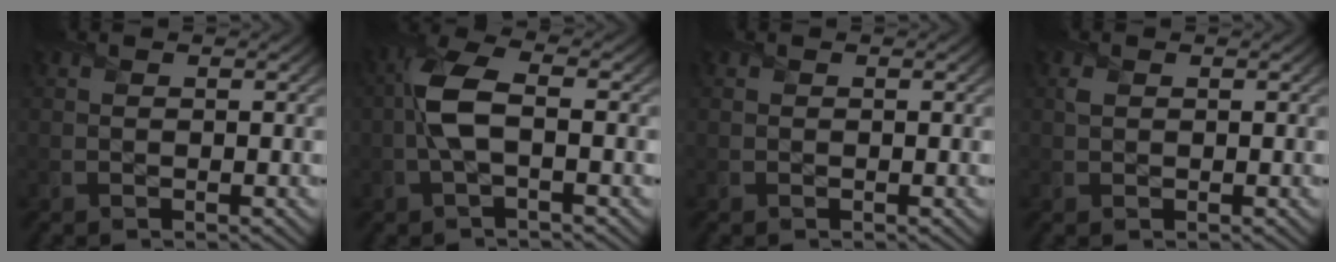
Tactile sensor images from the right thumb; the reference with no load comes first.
{"total": 5.8, "force": [-0.5, 2.2, 5.4], "torque": [-0.126, 0.007, -0.016]}
{"total": 0.0}
{"total": 0.8, "force": [0.4, 0.6, 0.4], "torque": [-0.011, -0.002, 0.008]}